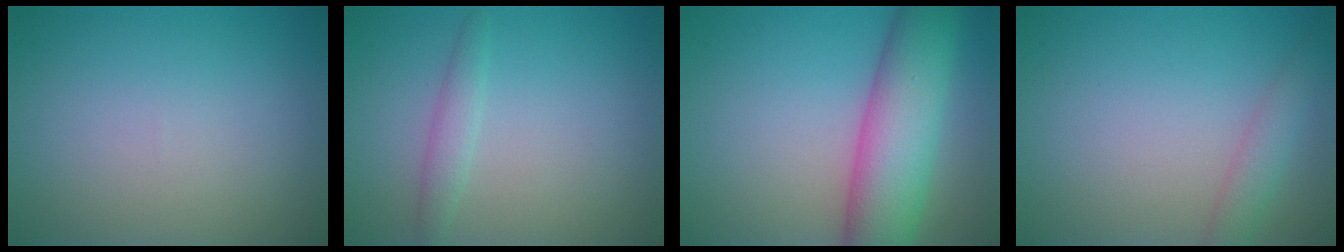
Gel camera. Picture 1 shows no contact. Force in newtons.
{"total": 1.6, "press": 1.6, "slide": 0.1}
{"total": 8.9, "press": 8.9, "slide": 0.3}
{"total": 2.0, "press": 2.0, "slide": 0.0}